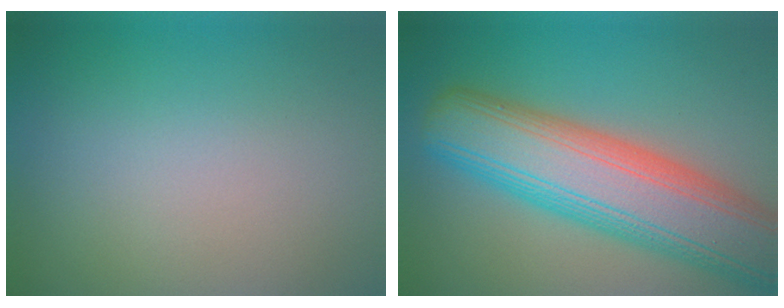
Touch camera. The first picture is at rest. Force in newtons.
{"total": 12.1, "press": 12.1, "slide": 0.7}